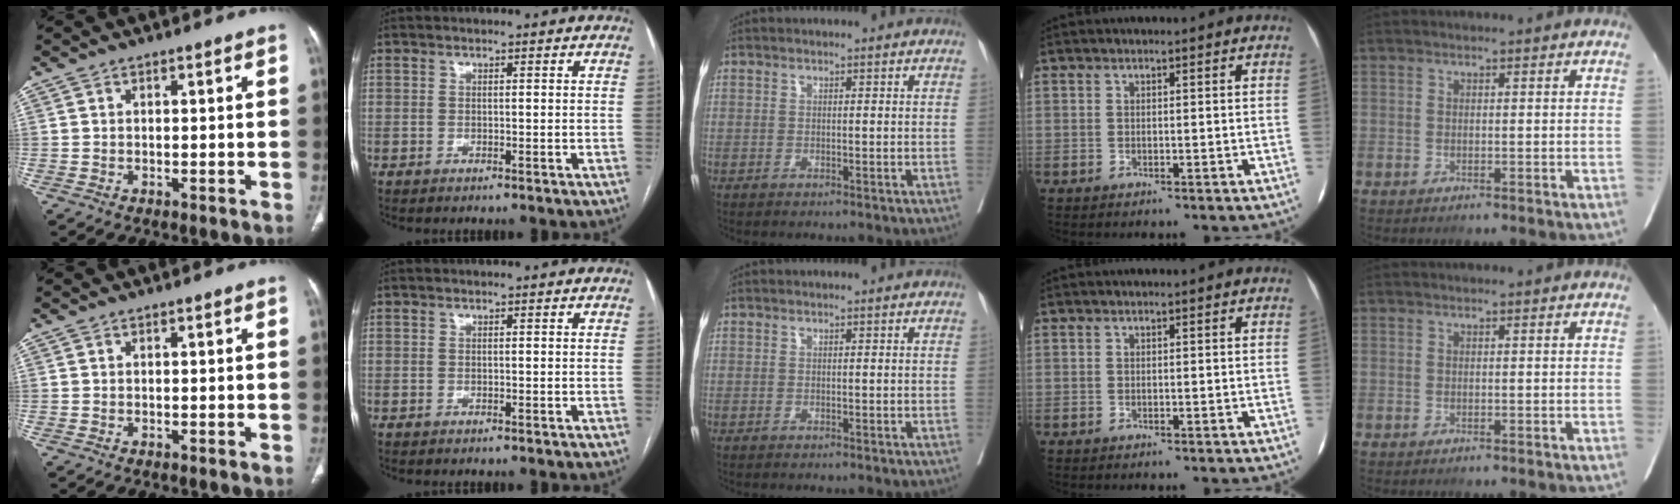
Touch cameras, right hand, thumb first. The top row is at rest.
{}